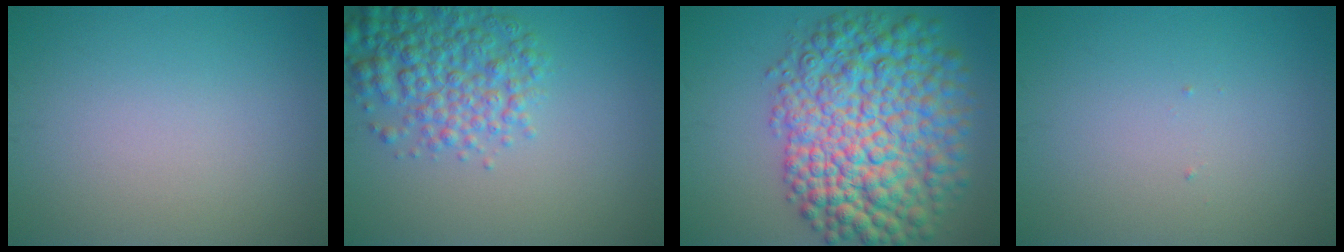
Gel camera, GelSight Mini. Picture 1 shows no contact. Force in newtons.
{"total": 5.5, "press": 5.4, "slide": 0.2}
{"total": 12.8, "press": 12.8, "slide": 0.4}
{"total": 0.0}